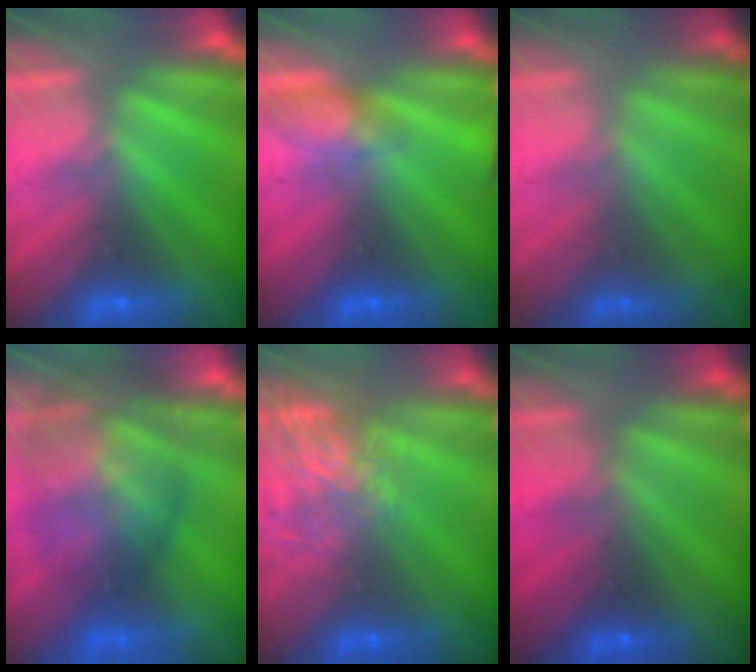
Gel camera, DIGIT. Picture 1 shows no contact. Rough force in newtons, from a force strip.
{"total": 4.9}
{"total": 1.8}
{"total": 7.8}
{"total": 7.7}
{"total": 2.9}